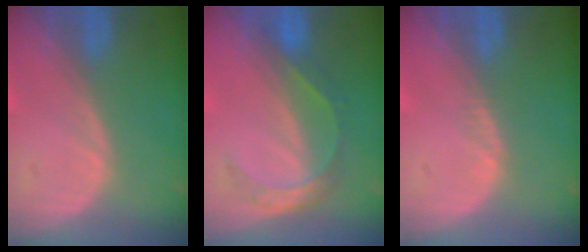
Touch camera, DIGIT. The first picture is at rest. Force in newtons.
{"total": 5.7, "press": 4.9, "slide": 2.9}
{"total": 0.7, "press": 0.6, "slide": 0.4}